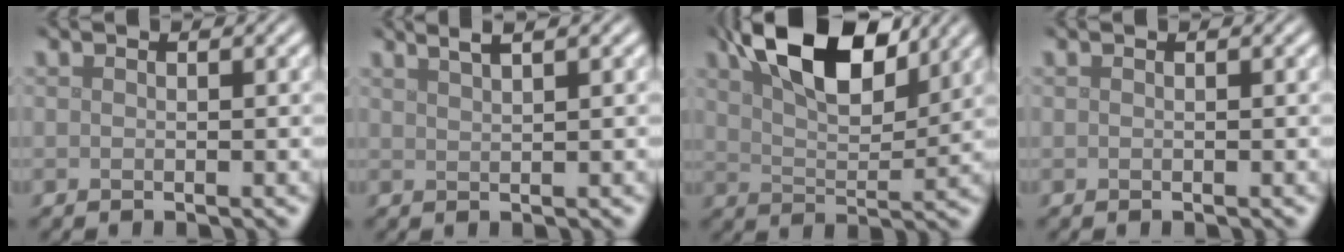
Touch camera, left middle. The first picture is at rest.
{"total": 2.7, "force": [1.9, 0.8, 1.8], "torque": [-0.007, 0.009, 0.013]}
{"total": 10.4, "force": [5.9, 4.6, 7.2], "torque": [-0.116, 0.021, 0.093]}
{"total": 0.0}